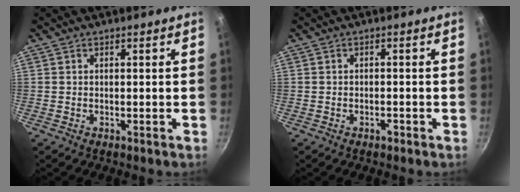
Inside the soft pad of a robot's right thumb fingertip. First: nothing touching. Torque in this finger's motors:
{"motor_torque": [-0.05, -0.19, -0.05, 0.41, 0.02]}